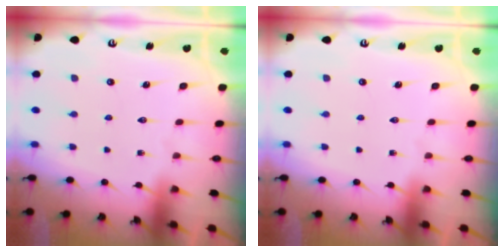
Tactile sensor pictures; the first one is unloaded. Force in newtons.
{"total": 0.0}